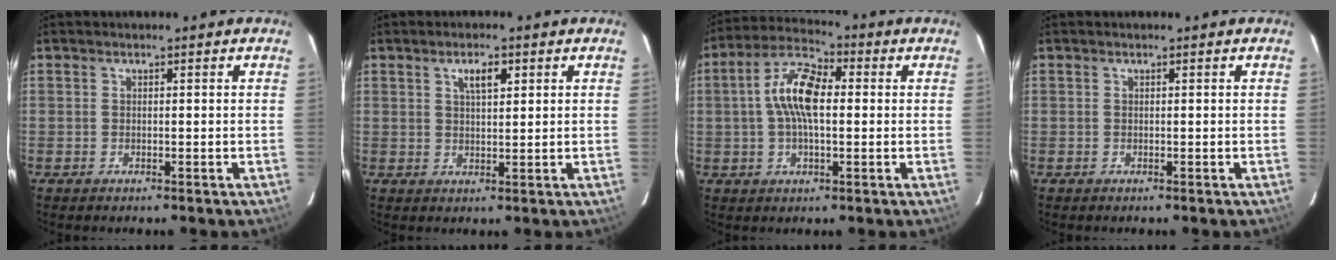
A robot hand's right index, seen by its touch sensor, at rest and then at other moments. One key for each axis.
{"total": 3.8, "fx": 1.7, "fy": 1.7, "fz": 3.0, "tx": -0.048, "ty": 0.009, "tz": 0.030}
{"total": 10.3, "fx": 0.8, "fy": 4.5, "fz": 9.3, "tx": -0.182, "ty": 0.023, "tz": 0.008}
{"total": 0.0}